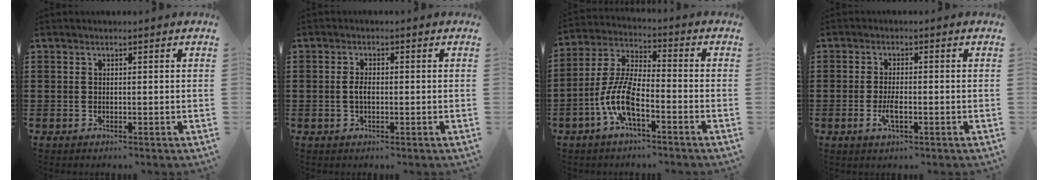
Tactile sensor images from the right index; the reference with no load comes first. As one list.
[{"total": 2.1, "force": [-0.2, 0.9, 1.9], "torque": [-0.045, -0.001, -0.007]}, {"total": 8.7, "force": [-4.0, 2.7, 7.2], "torque": [-0.182, -0.008, -0.084]}, {"total": 3.2, "force": [-1.1, 0.8, 2.9], "torque": [-0.063, -0.006, -0.022]}]